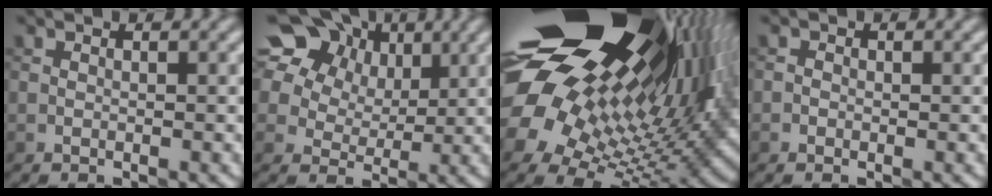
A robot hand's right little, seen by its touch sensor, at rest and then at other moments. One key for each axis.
{"total": 21.2, "fx": 10.5, "fy": 15.7, "fz": 9.7, "tx": -0.230, "ty": 0.059, "tz": 0.178}
{"total": 20.7, "fx": 8.9, "fy": 10.5, "fz": 15.5, "tx": -0.290, "ty": 0.035, "tz": 0.154}
{"total": 0.9, "fx": 0.0, "fy": 0.8, "fz": 0.3, "tx": 0.007, "ty": 0.001, "tz": -0.015}